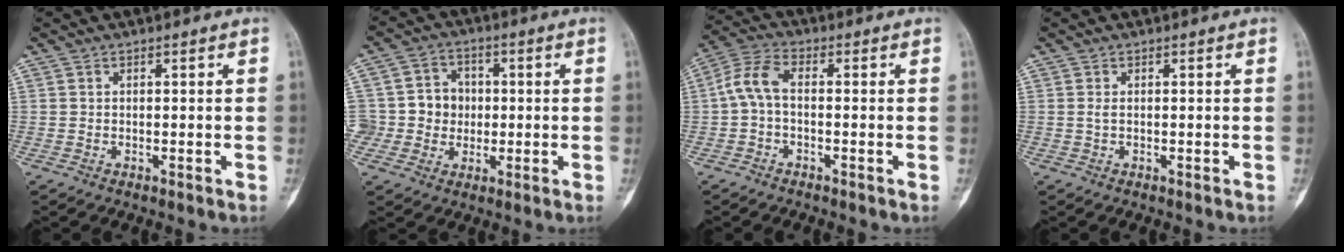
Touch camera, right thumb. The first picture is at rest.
{"total": 8.7, "force": [-0.2, 8.4, 2.4], "torque": [0.002, 0.017, -0.005]}
{"total": 5.8, "force": [-0.6, 2.9, 5.0], "torque": [-0.110, 0.022, -0.022]}
{"total": 0.7, "force": [0.0, 0.2, 0.6], "torque": [-0.019, -0.003, 0.002]}